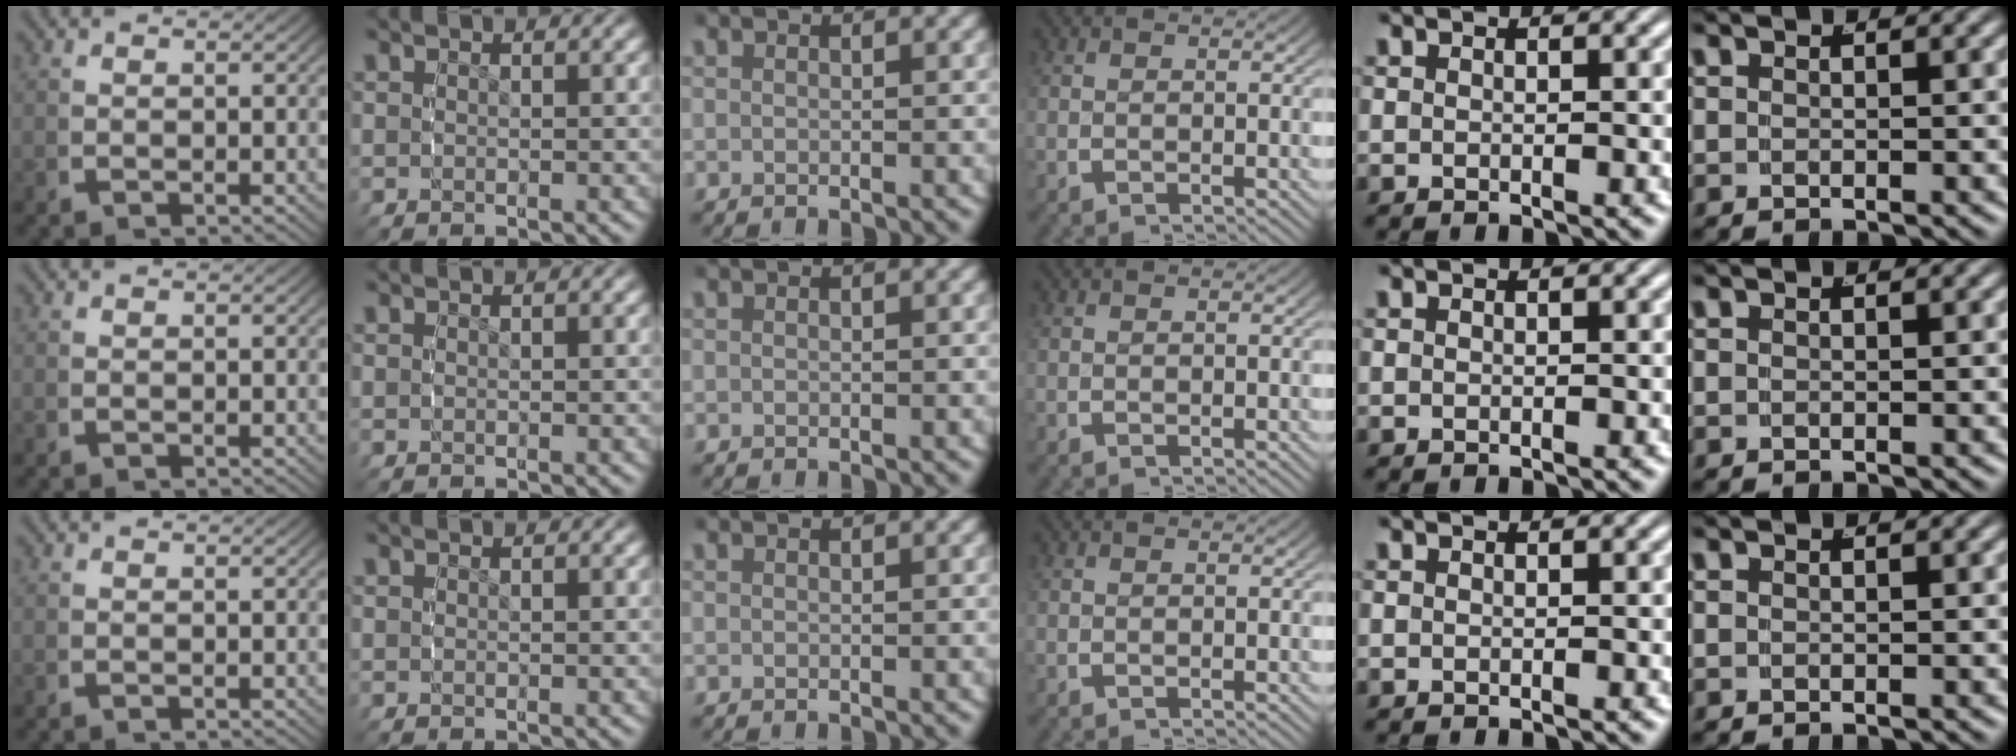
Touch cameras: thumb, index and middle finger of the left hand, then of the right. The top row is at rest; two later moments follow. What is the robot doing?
{"motion": "grasp_and_lifting", "object": "ethernet cable"}